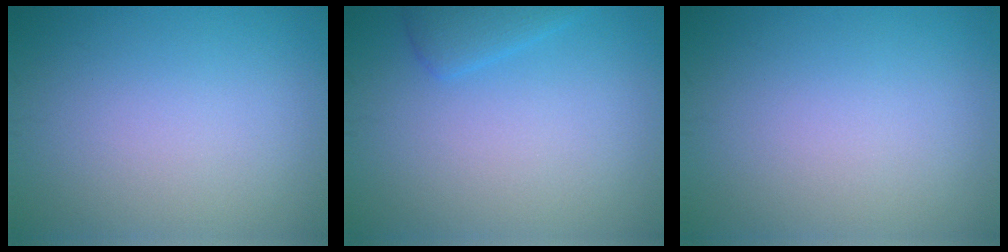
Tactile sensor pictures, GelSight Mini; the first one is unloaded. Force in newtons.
{"total": 2.0, "press": 2.0, "slide": 0.2}
{"total": 0.0}